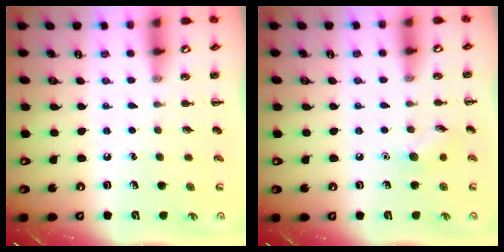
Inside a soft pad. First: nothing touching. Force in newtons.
{"total": 5.9, "press": 5.7, "slide": 1.6}